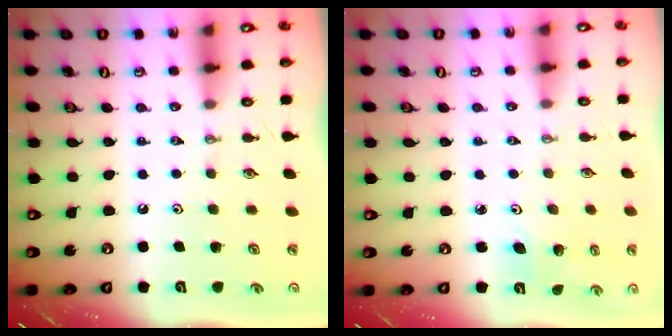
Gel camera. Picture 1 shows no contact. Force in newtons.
{"total": 4.7, "press": 4.3, "slide": 1.9}